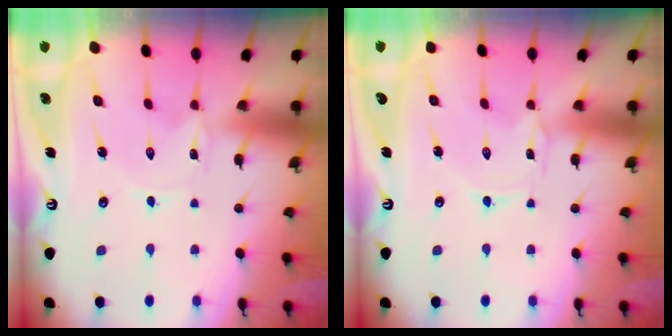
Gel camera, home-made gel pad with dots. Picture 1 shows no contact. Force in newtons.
{"total": 0.5, "press": 0.4, "slide": 0.2}